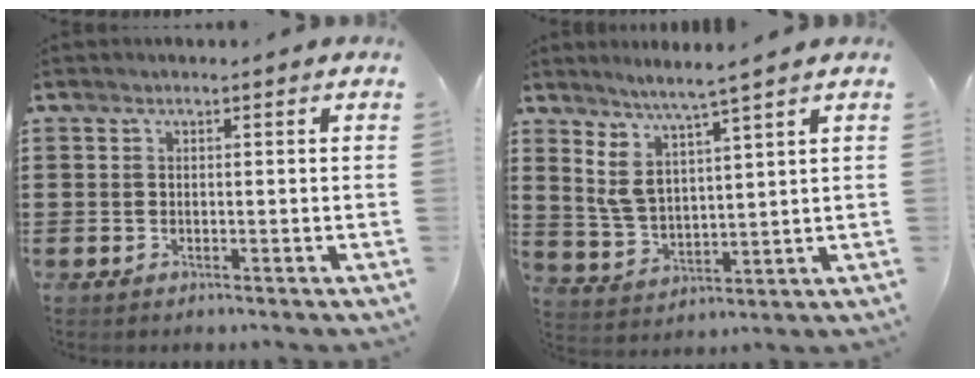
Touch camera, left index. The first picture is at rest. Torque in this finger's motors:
{"motor_torque": [1.10, -1.04, 0.30, 0.16]}